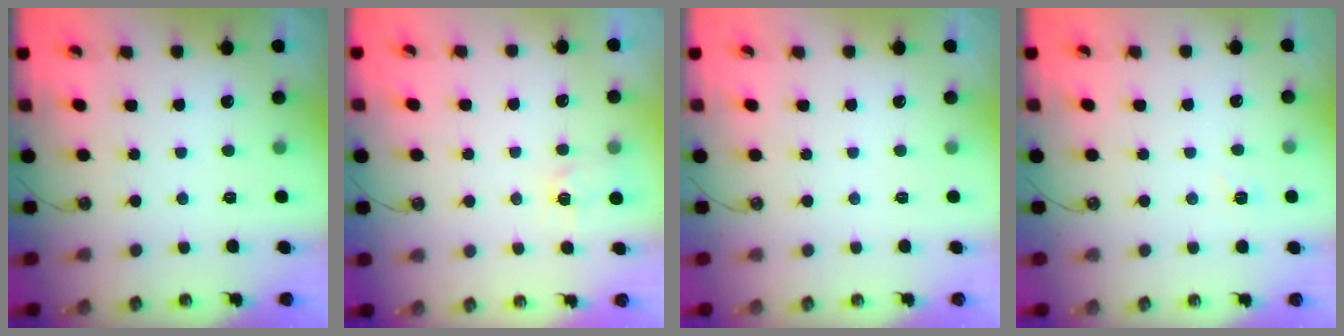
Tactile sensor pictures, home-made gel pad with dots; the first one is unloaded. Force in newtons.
{"total": 4.7, "press": 4.7, "slide": 0.6}
{"total": 0.0}
{"total": 2.9, "press": 2.8, "slide": 0.5}